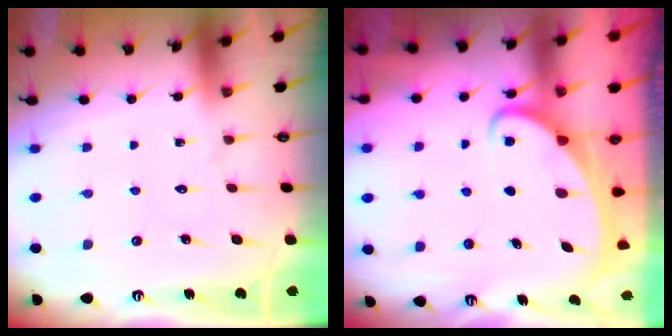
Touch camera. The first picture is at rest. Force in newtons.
{"total": 2.5, "press": 2.5, "slide": 0.4}